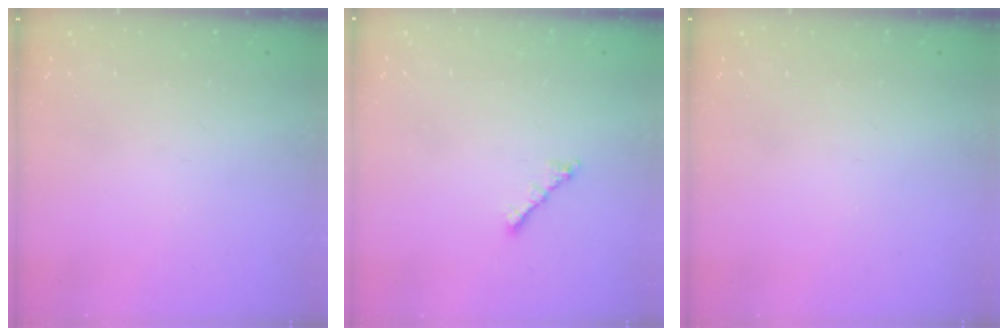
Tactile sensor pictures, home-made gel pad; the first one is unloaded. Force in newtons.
{"total": 2.0, "press": 1.9, "slide": 0.6}
{"total": 0.0}